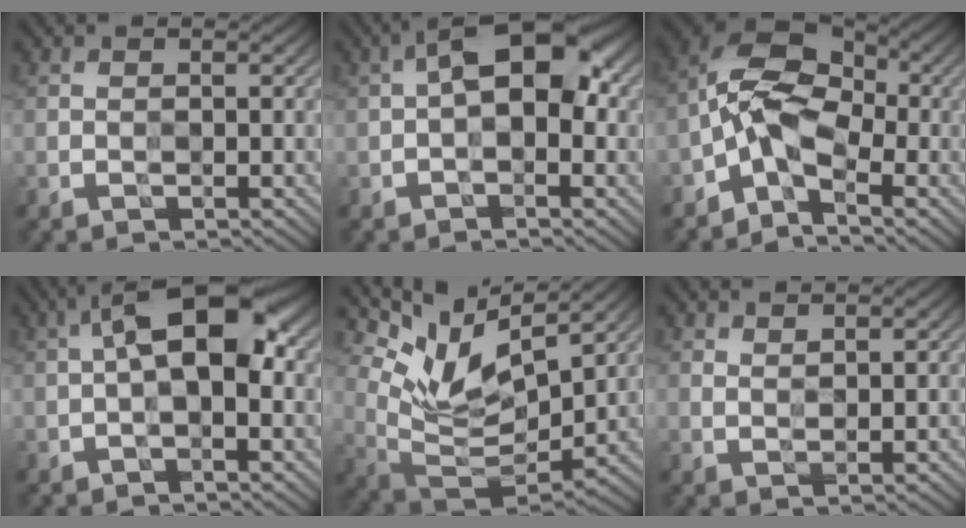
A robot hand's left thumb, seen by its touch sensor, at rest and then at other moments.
{"total": 7.8, "force": [0.7, 3.8, 6.7], "torque": [-0.110, 0.024, -0.003]}
{"total": 7.5, "force": [-3.0, 4.1, 5.5], "torque": [-0.107, 0.012, -0.084]}
{"total": 8.5, "force": [1.0, 3.5, 7.7], "torque": [-0.133, 0.029, 0.005]}
{"total": 12.2, "force": [6.9, 4.8, 8.8], "torque": [-0.194, 0.000, 0.137]}
{"total": 1.4, "force": [1.4, 0.0, 0.2], "torque": [-0.006, -0.003, 0.026]}